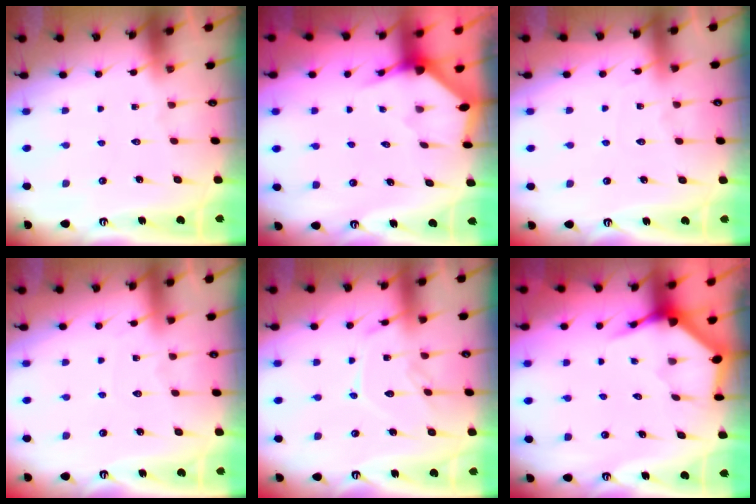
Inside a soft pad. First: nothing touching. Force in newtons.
{"total": 2.9, "press": 2.9, "slide": 0.3}
{"total": 2.7, "press": 2.7, "slide": 0.3}
{"total": 3.2, "press": 3.1, "slide": 0.3}
{"total": 12.1, "press": 12.0, "slide": 0.4}
{"total": 3.9, "press": 3.9, "slide": 0.5}